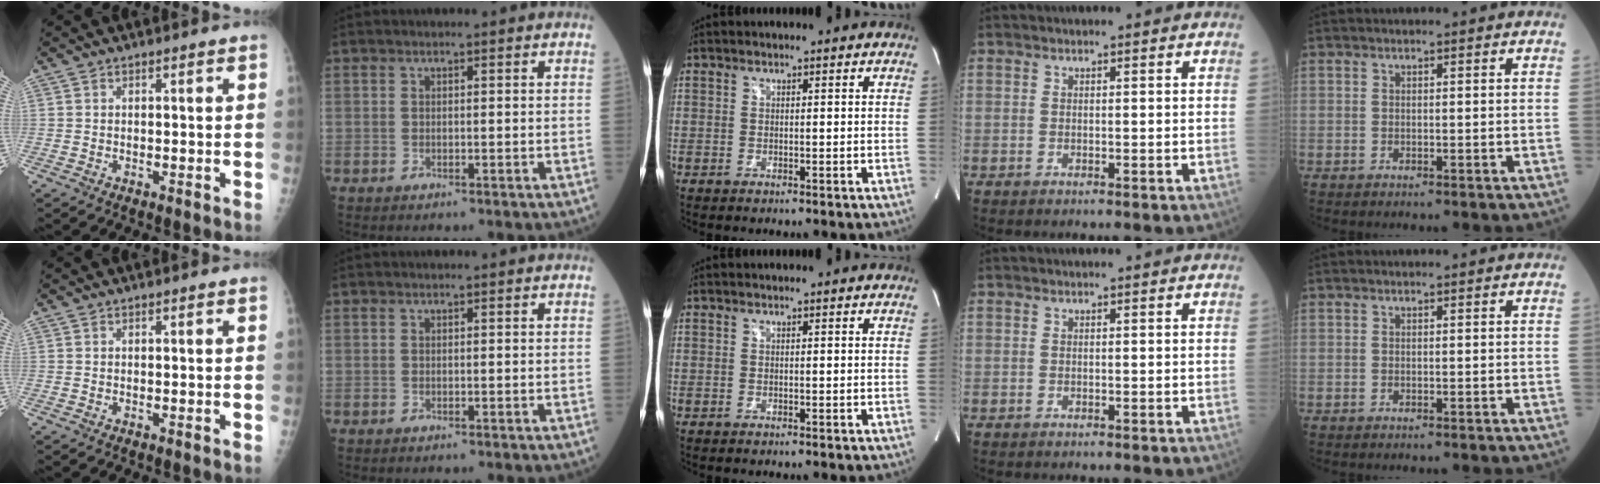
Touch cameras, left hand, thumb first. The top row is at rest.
{}